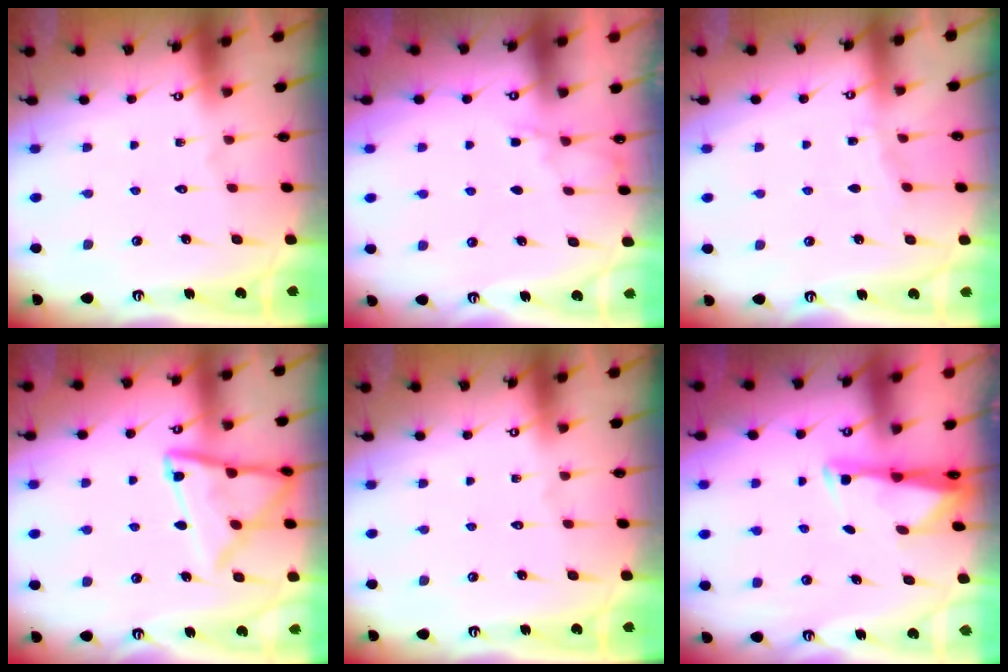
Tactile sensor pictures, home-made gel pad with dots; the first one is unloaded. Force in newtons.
{"total": 3.3, "press": 3.3, "slide": 0.6}
{"total": 3.3, "press": 3.3, "slide": 0.4}
{"total": 14.9, "press": 14.8, "slide": 1.3}
{"total": 0.0}
{"total": 2.7, "press": 2.7, "slide": 0.5}